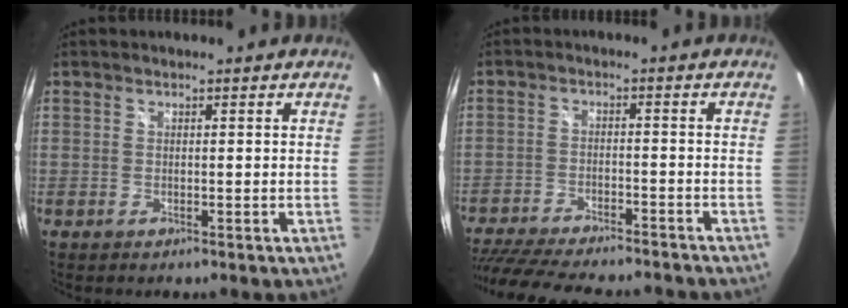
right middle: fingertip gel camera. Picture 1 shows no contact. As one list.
[{"total": 20.9, "force": [-17.7, 5.6, 9.6], "torque": [-0.203, -0.032, -0.263]}]